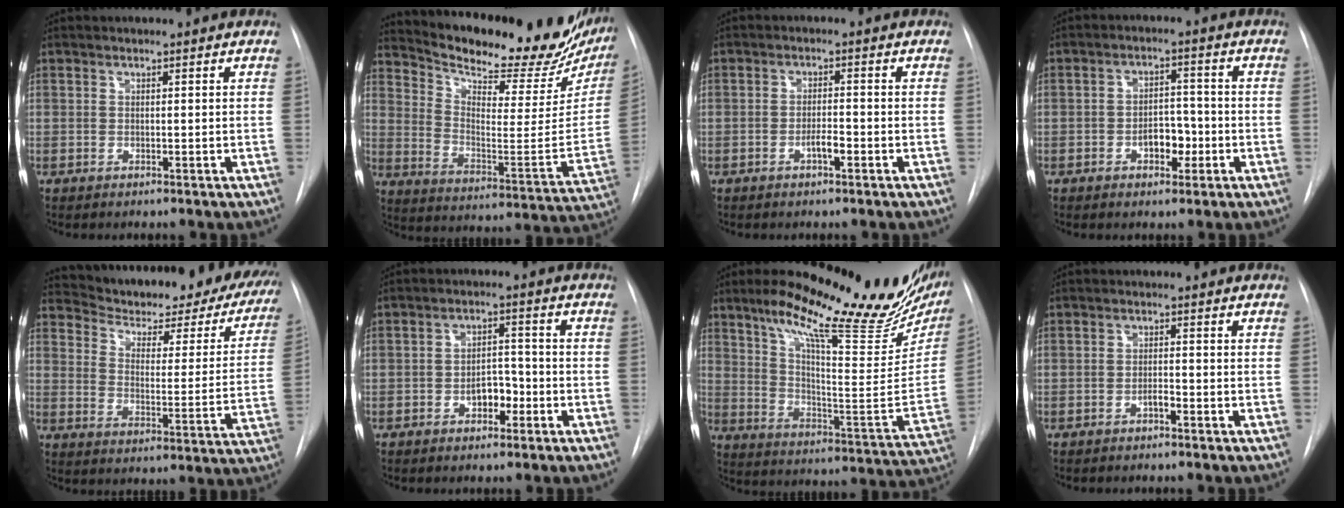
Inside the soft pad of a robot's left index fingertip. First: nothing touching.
{"total": 28.5, "force": [24.4, 7.5, 12.8], "torque": [-0.206, -0.062, 0.323]}
{"total": 2.4, "force": [-1.2, 0.6, 2.0], "torque": [-0.032, 0.001, -0.022]}
{"total": 4.6, "force": [-1.7, 2.7, 3.3], "torque": [-0.047, 0.008, -0.027]}
{"total": 28.0, "force": [24.7, 6.6, 11.4], "torque": [-0.170, -0.061, 0.302]}
{"total": 4.1, "force": [-1.8, 2.4, 2.8], "torque": [-0.041, 0.009, -0.031]}
{"total": 26.8, "force": [19.5, 6.3, 17.3], "torque": [-0.254, -0.018, 0.268]}
{"total": 1.4, "force": [-0.9, 0.4, 1.0], "torque": [-0.016, 0.001, -0.018]}